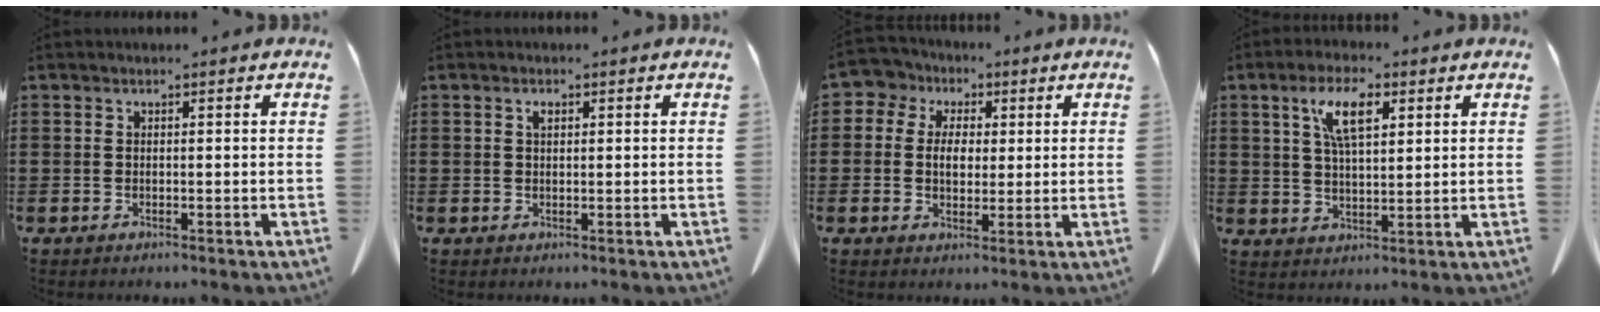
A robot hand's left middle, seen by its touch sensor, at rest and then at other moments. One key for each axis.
{"total": 1.1, "fx": 0.5, "fy": 0.6, "fz": 0.8, "tx": -0.019, "ty": 0.002, "tz": 0.009}
{"total": 4.8, "fx": 0.7, "fy": 4.4, "fz": 1.8, "tx": -0.066, "ty": 0.004, "tz": 0.004}
{"total": 7.8, "fx": 3.6, "fy": 2.9, "fz": 6.3, "tx": -0.127, "ty": 0.007, "tz": 0.060}